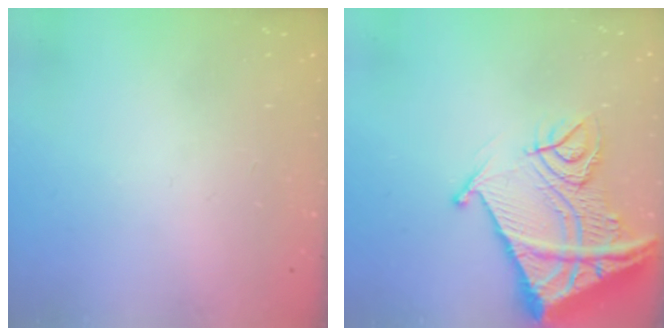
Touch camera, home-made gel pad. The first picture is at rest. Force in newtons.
{"total": 19.6, "press": 19.5, "slide": 2.1}